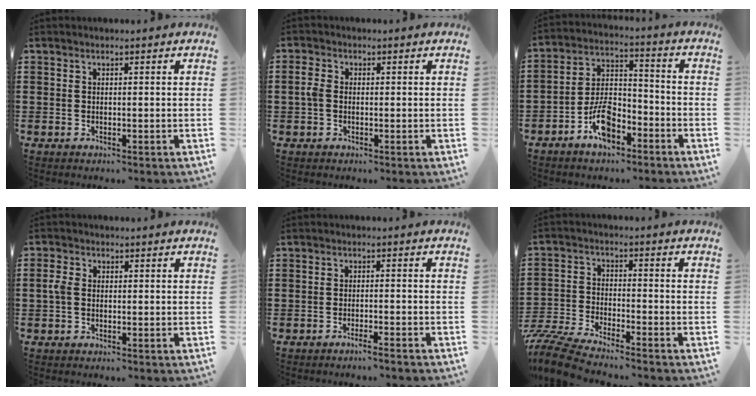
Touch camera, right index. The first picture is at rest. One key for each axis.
{"total": 2.3, "fx": -0.2, "fy": 1.5, "fz": 1.7, "tx": -0.051, "ty": -0.001, "tz": -0.009}
{"total": 8.0, "fx": -4.6, "fy": 3.9, "fz": 5.2, "tx": -0.110, "ty": 0.011, "tz": -0.084}
{"total": 2.3, "fx": -0.2, "fy": 1.6, "fz": 1.7, "tx": -0.051, "ty": 0.000, "tz": -0.009}
{"total": 1.8, "fx": -1.5, "fy": -0.3, "fz": 0.9, "tx": -0.014, "ty": -0.002, "tz": -0.028}
{"total": 5.7, "fx": -5.6, "fy": 0.0, "fz": 1.2, "tx": -0.043, "ty": -0.007, "tz": -0.115}